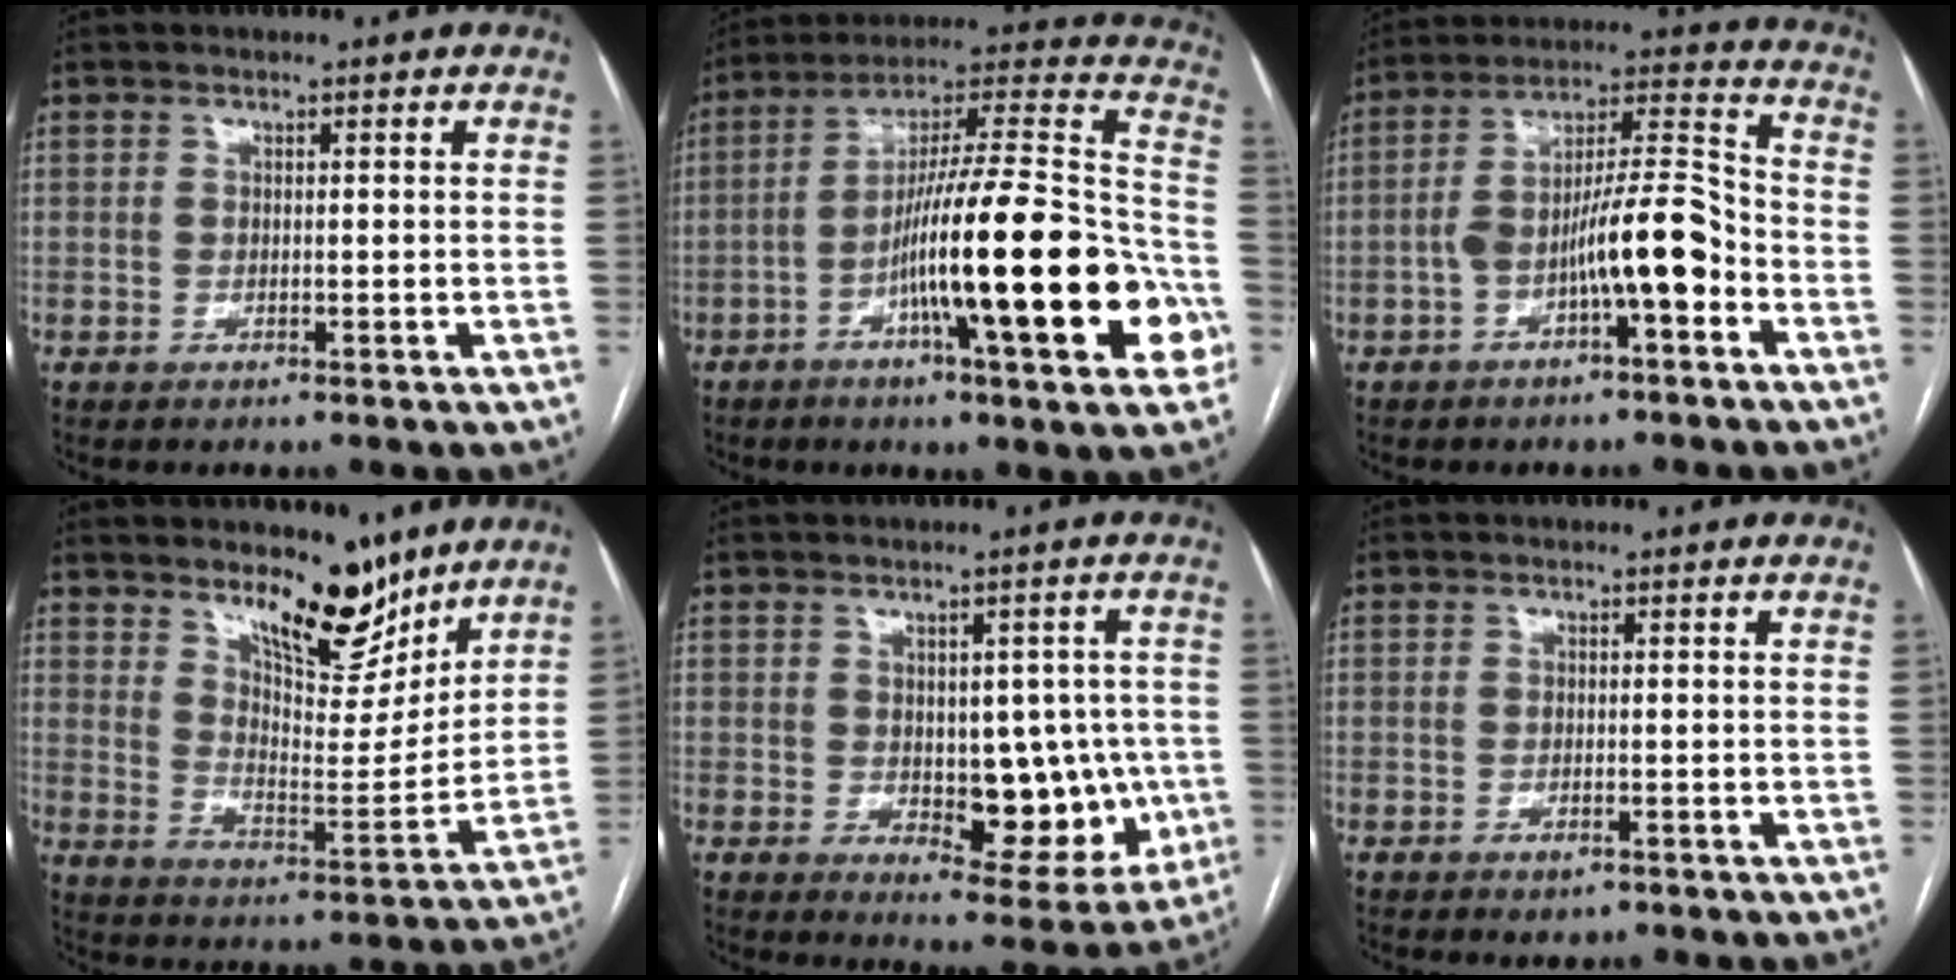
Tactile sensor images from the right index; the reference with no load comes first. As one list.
[{"total": 26.5, "force": [-8.2, 2.6, 25.1], "torque": [-0.333, 0.004, -0.131]}, {"total": 11.5, "force": [-4.2, 2.3, 10.5], "torque": [-0.187, 0.031, -0.066]}, {"total": 12.2, "force": [9.5, 3.5, 6.8], "torque": [-0.100, -0.027, 0.160]}, {"total": 11.0, "force": [-1.0, 5.7, 9.4], "torque": [-0.101, 0.005, 0.005]}, {"total": 1.0, "force": [-0.5, 0.6, 0.6], "torque": [-0.008, -0.001, -0.004]}]